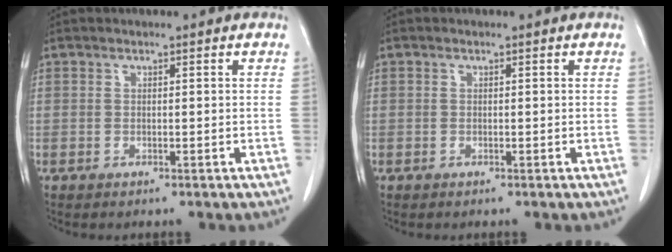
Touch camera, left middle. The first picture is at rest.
{"total": 0.0}